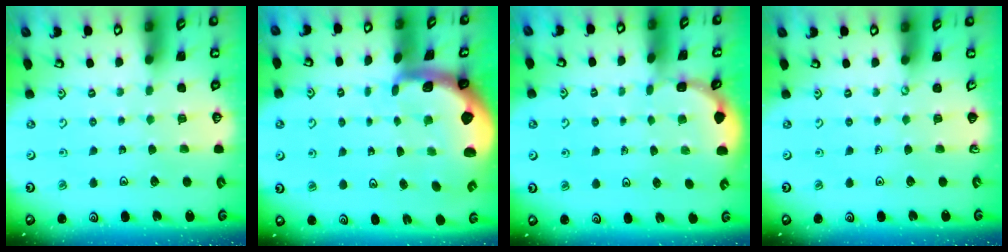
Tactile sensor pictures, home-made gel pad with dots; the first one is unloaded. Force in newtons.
{"total": 2.9, "press": 2.9, "slide": 0.5}
{"total": 2.4, "press": 2.4, "slide": 0.3}
{"total": 0.0}